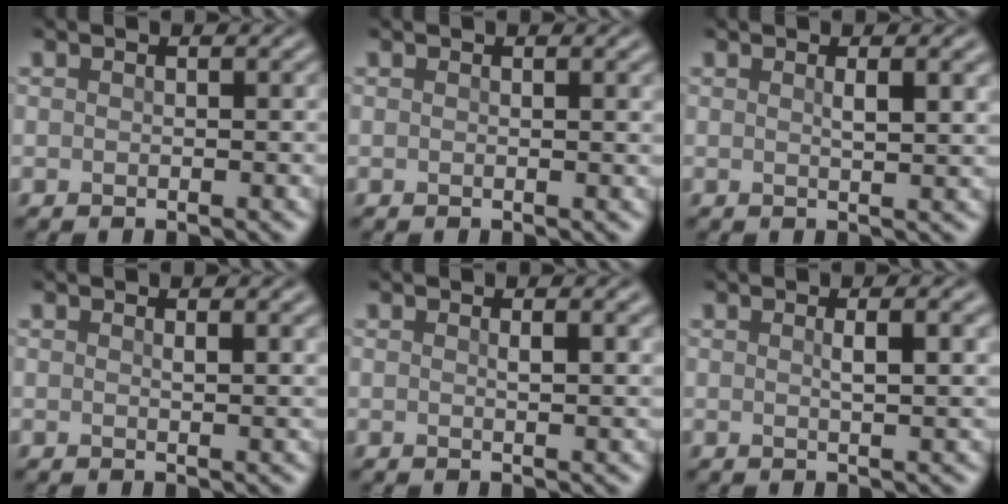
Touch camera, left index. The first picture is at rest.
{"total": 1.1, "force": [0.4, 0.3, 0.9], "torque": [-0.006, 0.002, 0.005]}
{"total": 2.7, "force": [0.9, 0.7, 2.5], "torque": [-0.026, 0.004, 0.012]}
{"total": 1.5, "force": [0.8, 0.4, 1.2], "torque": [-0.011, 0.001, 0.009]}
{"total": 2.0, "force": [0.7, 0.6, 1.8], "torque": [-0.017, 0.003, 0.008]}
{"total": 3.3, "force": [0.9, 0.9, 3.1], "torque": [-0.036, 0.005, 0.011]}